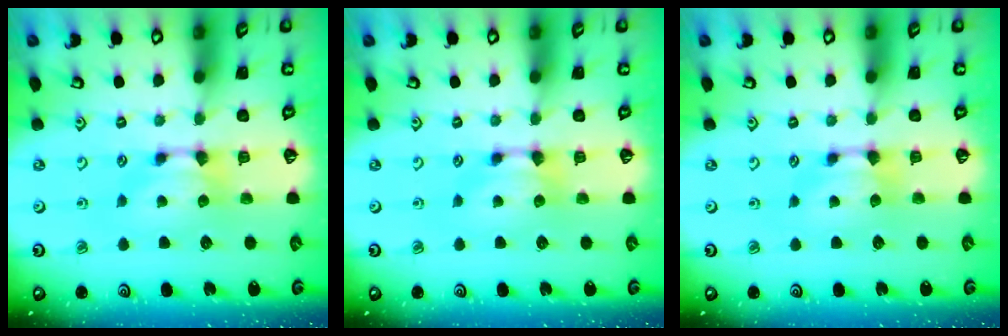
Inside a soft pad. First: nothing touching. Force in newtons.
{"total": 0.0}
{"total": 0.0}